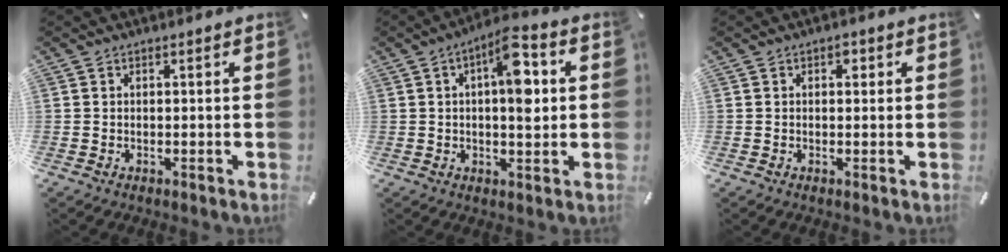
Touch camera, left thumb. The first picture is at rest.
{"total": 10.6, "force": [2.0, 4.5, 9.4], "torque": [-0.134, -0.001, 0.030]}
{"total": 1.5, "force": [0.4, 1.2, 0.8], "torque": [-0.010, 0.004, 0.005]}